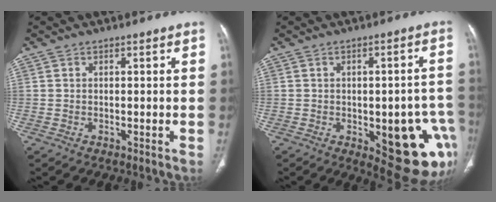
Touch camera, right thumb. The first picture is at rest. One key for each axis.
{"total": 16.8, "fx": -5.2, "fy": 7.1, "fz": 14.3, "tx": -0.130, "ty": 0.021, "tz": -0.040}